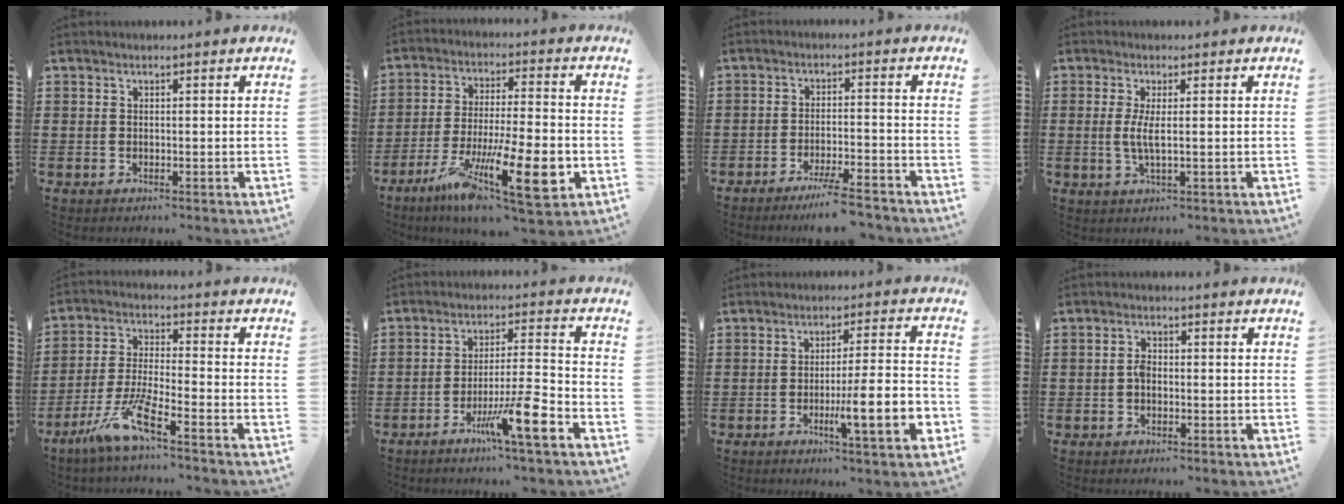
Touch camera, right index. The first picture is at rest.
{"total": 17.1, "force": [-7.5, 4.6, 14.6], "torque": [-0.265, 0.012, -0.113]}
{"total": 5.1, "force": [-4.4, -0.2, 2.7], "torque": [-0.050, -0.013, -0.081]}
{"total": 3.4, "force": [0.0, 0.2, 3.4], "torque": [-0.071, -0.010, -0.002]}
{"total": 8.2, "force": [-5.6, 0.2, 6.0], "torque": [-0.145, -0.023, -0.114]}
{"total": 9.8, "force": [-5.2, 0.4, 8.3], "torque": [-0.151, -0.007, -0.093]}
{"total": 9.9, "force": [-3.3, 1.1, 9.2], "torque": [-0.140, -0.007, -0.056]}
{"total": 2.0, "force": [-0.3, 1.1, 1.7], "torque": [-0.032, 0.002, -0.006]}